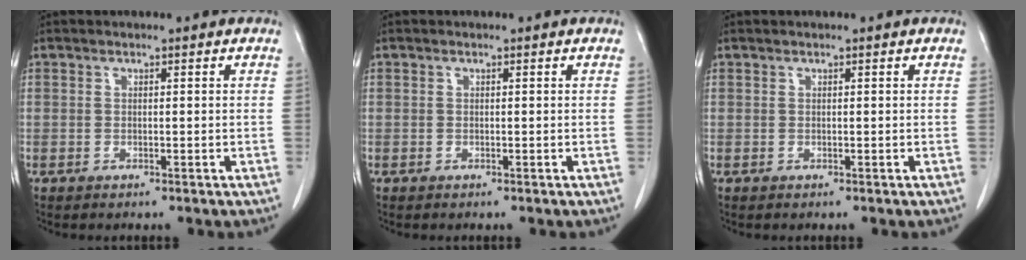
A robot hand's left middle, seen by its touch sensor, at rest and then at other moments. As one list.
[{"total": 0.0}, {"total": 0.0}]